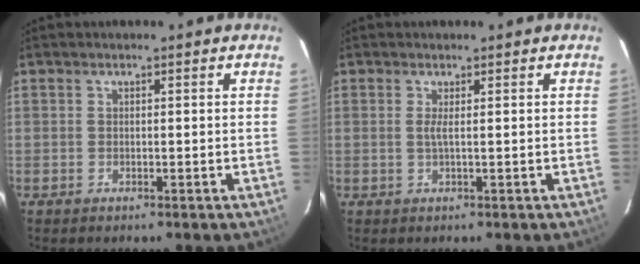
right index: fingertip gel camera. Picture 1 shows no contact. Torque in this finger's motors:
{"motor_torque": [0.08, 0.07, 0.08, 0.04]}